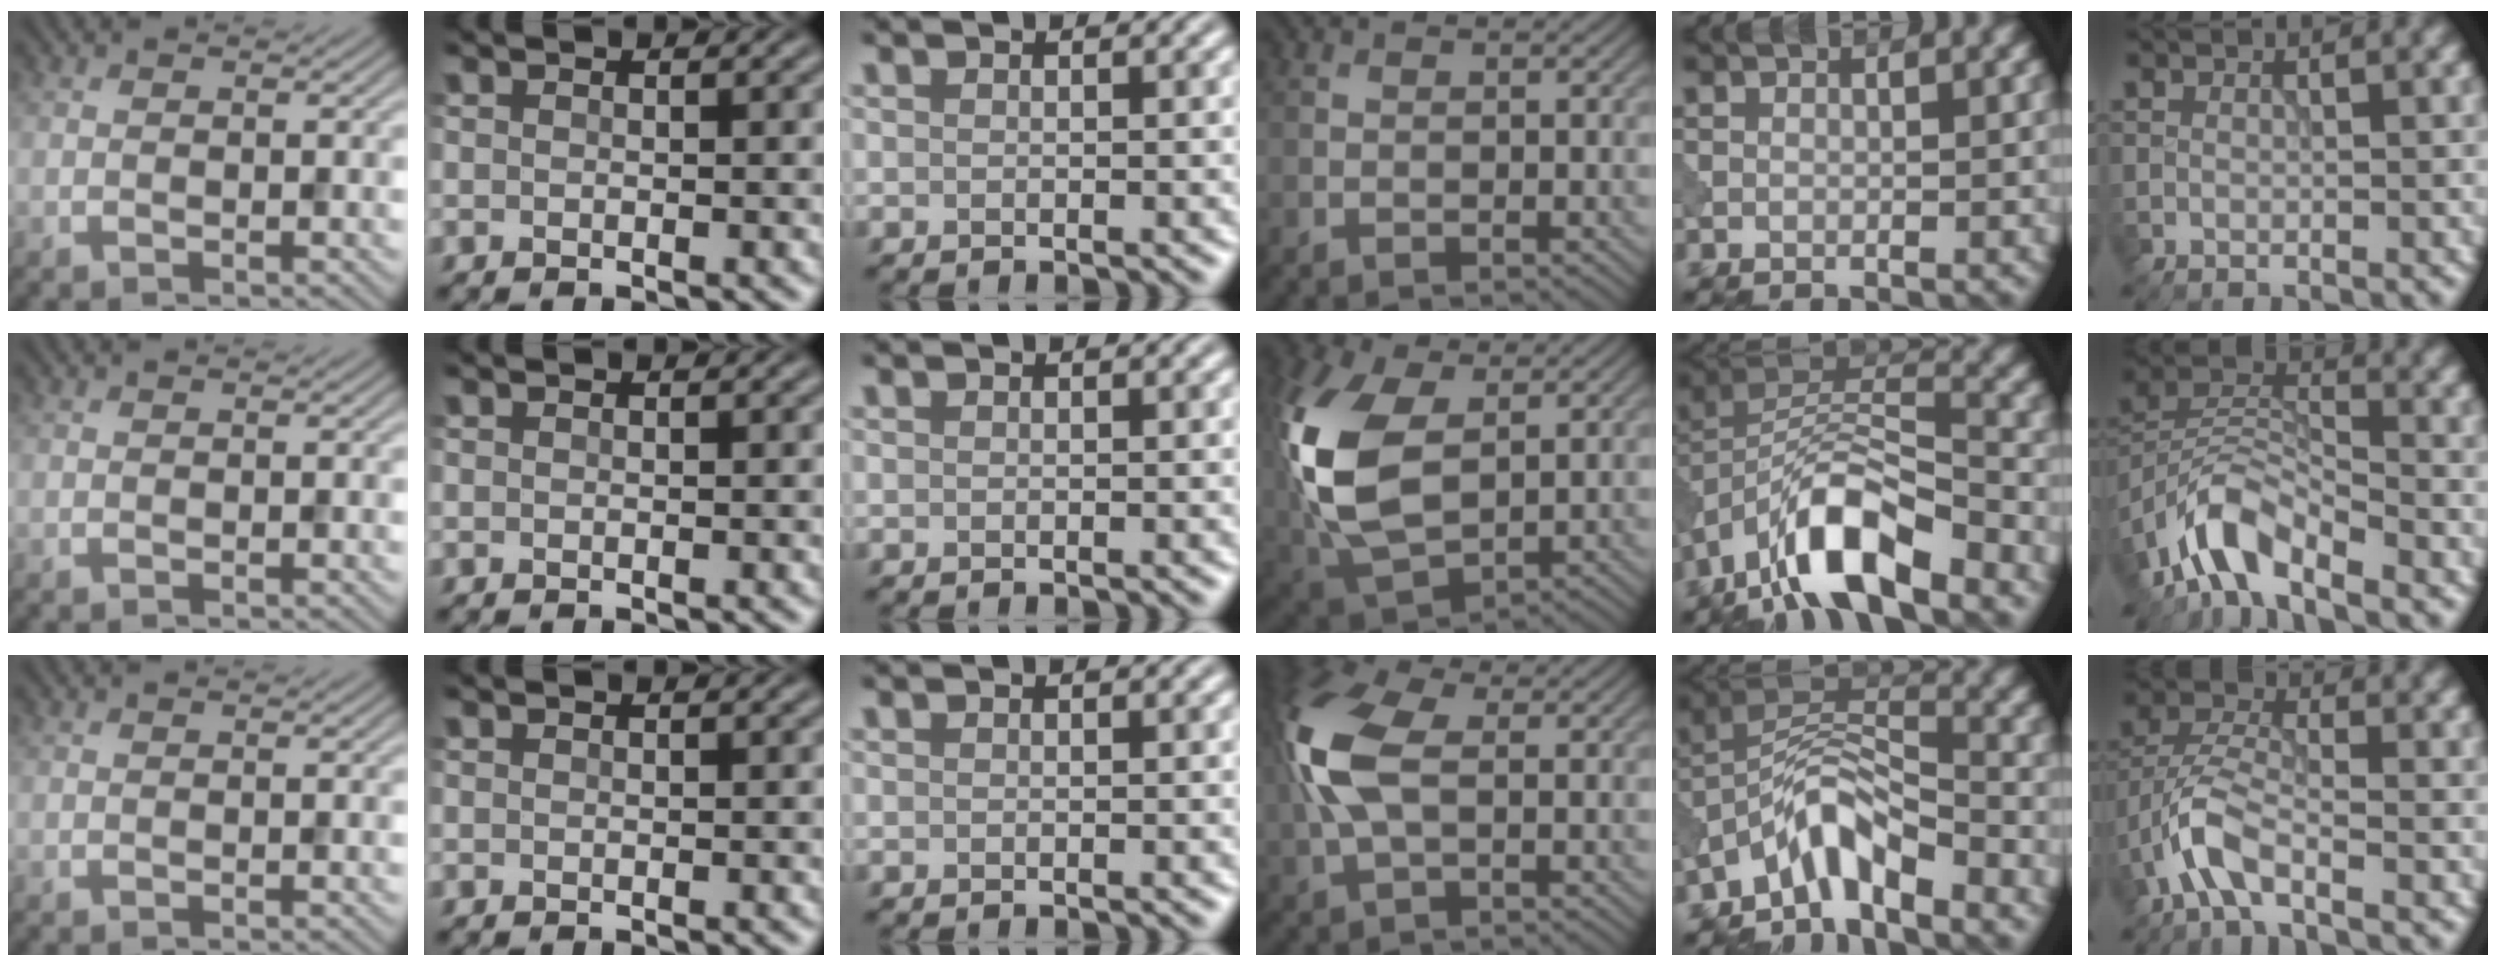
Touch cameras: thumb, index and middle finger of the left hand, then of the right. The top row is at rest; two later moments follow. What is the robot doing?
{"motion": "wipe", "object": "makeup brush"}